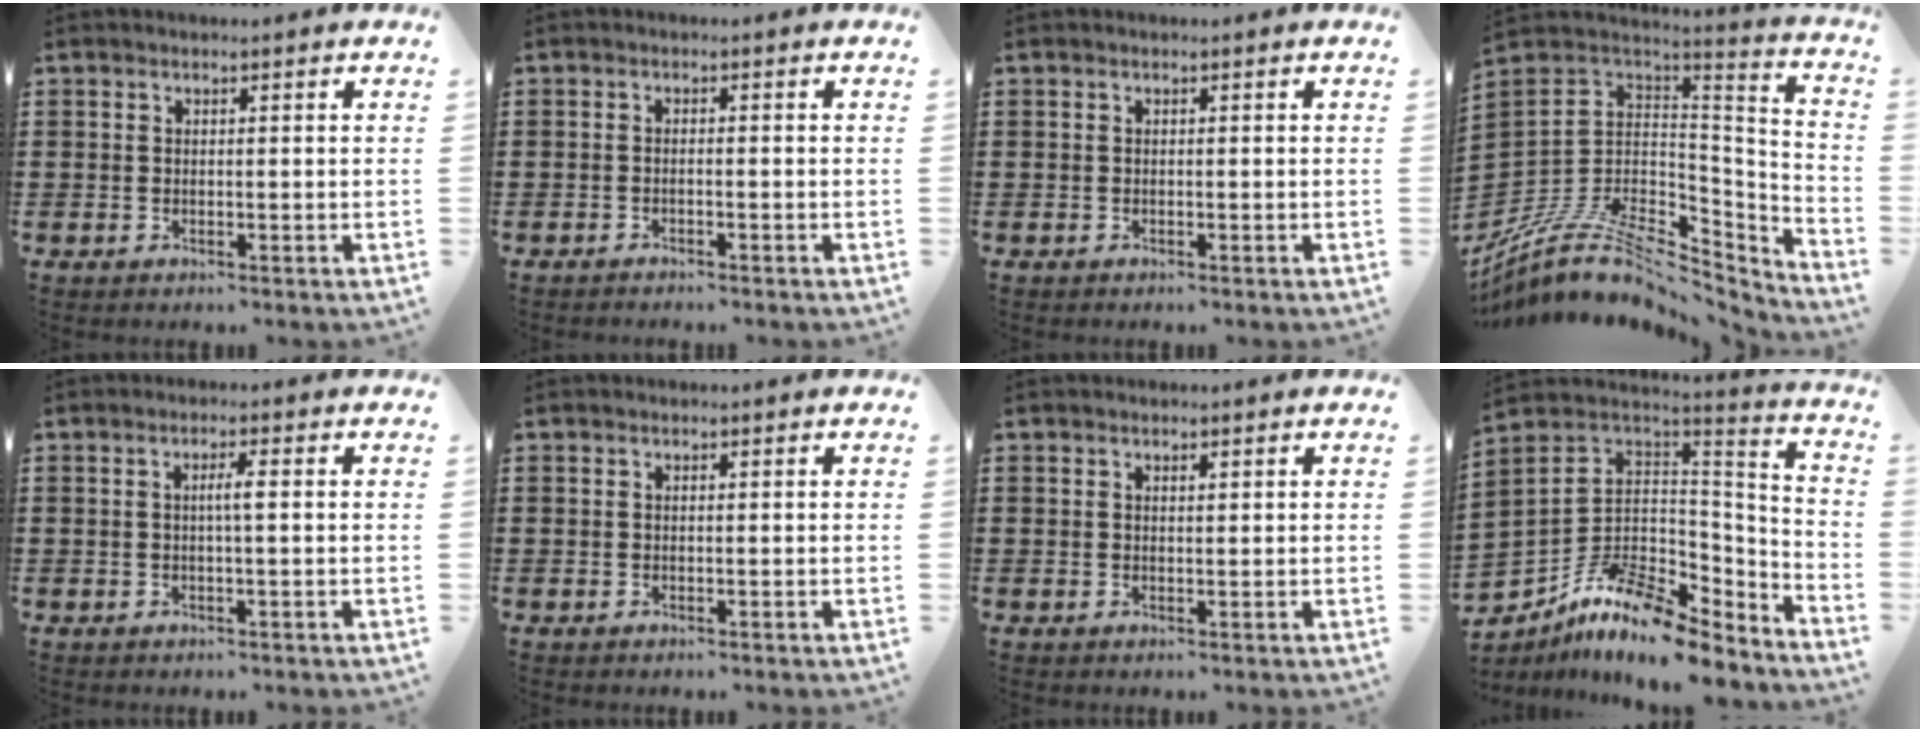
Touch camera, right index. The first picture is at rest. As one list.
[{"total": 1.1, "force": [-1.0, -0.2, 0.4], "torque": [-0.008, -0.004, -0.019]}, {"total": 0.0}, {"total": 11.6, "force": [-7.2, 5.5, 7.3], "torque": [-0.156, 0.007, -0.131]}, {"total": 2.2, "force": [0.0, 0.1, 2.2], "torque": [-0.041, -0.001, -0.002]}, {"total": 0.0}, {"total": 0.5, "force": [0.4, 0.2, 0.3], "torque": [-0.006, 0.002, 0.007]}, {"total": 11.2, "force": [-8.1, 4.5, 6.3], "torque": [-0.134, 0.009, -0.154]}]